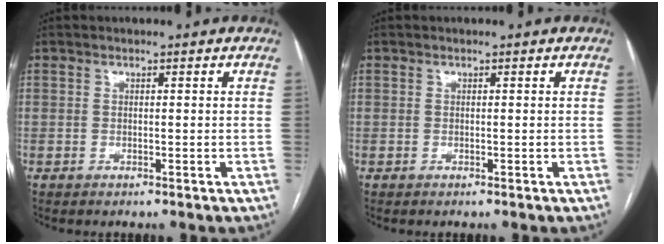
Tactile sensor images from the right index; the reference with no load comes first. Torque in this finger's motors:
{"motor_torque": [0.00, 0.00, 0.01, 0.00]}